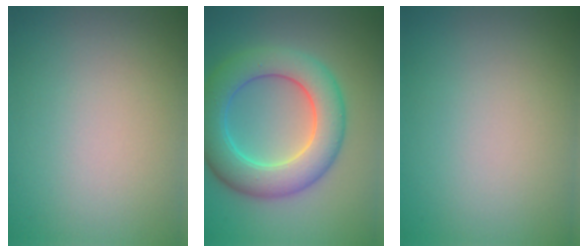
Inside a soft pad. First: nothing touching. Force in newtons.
{"total": 7.7, "press": 7.7, "slide": 0.2}
{"total": 0.0}